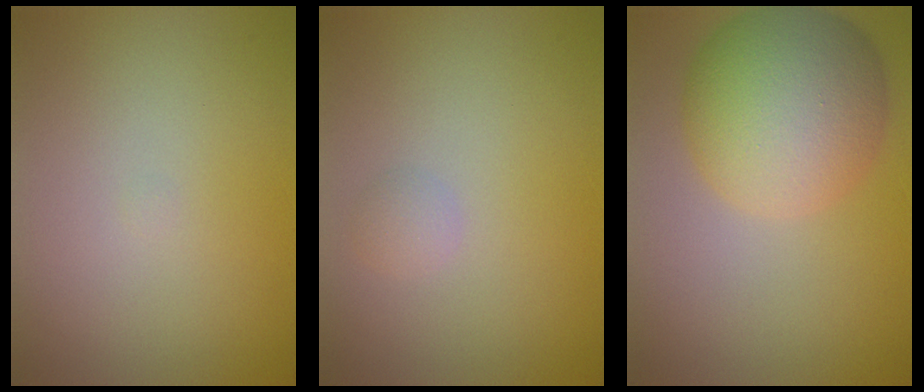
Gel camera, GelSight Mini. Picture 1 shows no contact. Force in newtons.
{"total": 1.0, "press": 1.0, "slide": 0.1}
{"total": 8.8, "press": 8.8, "slide": 0.3}